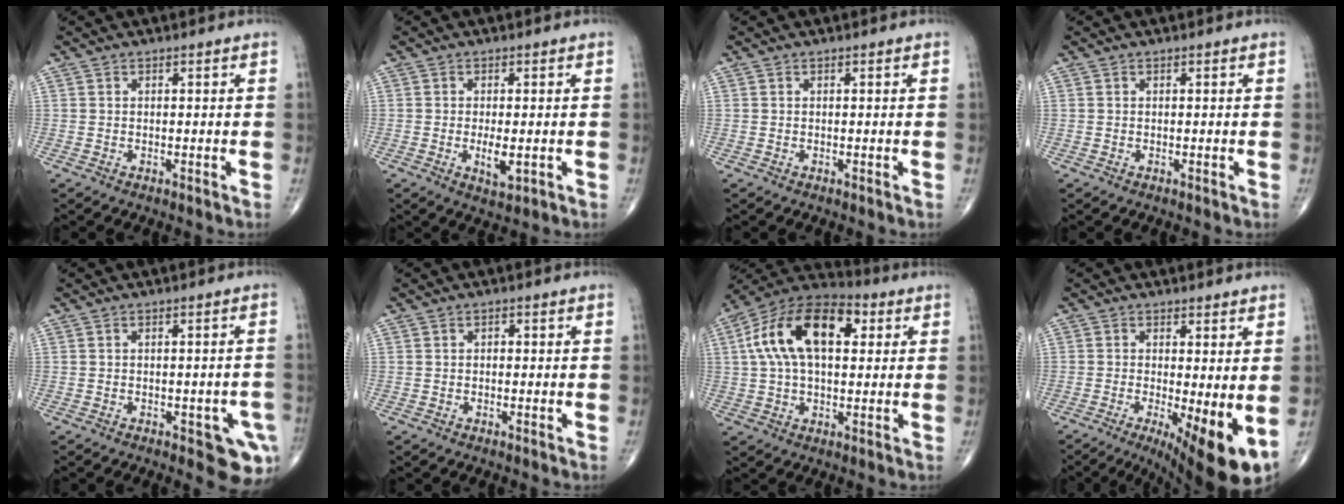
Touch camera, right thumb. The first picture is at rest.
{"total": 4.0, "force": [-0.8, 1.5, 3.6], "torque": [-0.061, -0.008, -0.012]}
{"total": 0.0}
{"total": 0.0}
{"total": 7.7, "force": [-3.2, 3.1, 6.3], "torque": [-0.047, 0.005, -0.036]}
{"total": 0.8, "force": [0.1, 0.6, 0.6], "torque": [-0.006, 0.002, -0.001]}
{"total": 18.2, "force": [4.4, 10.1, 14.6], "torque": [-0.252, 0.028, 0.065]}
{"total": 11.5, "force": [-2.7, 3.2, 10.7], "torque": [-0.160, -0.020, -0.032]}